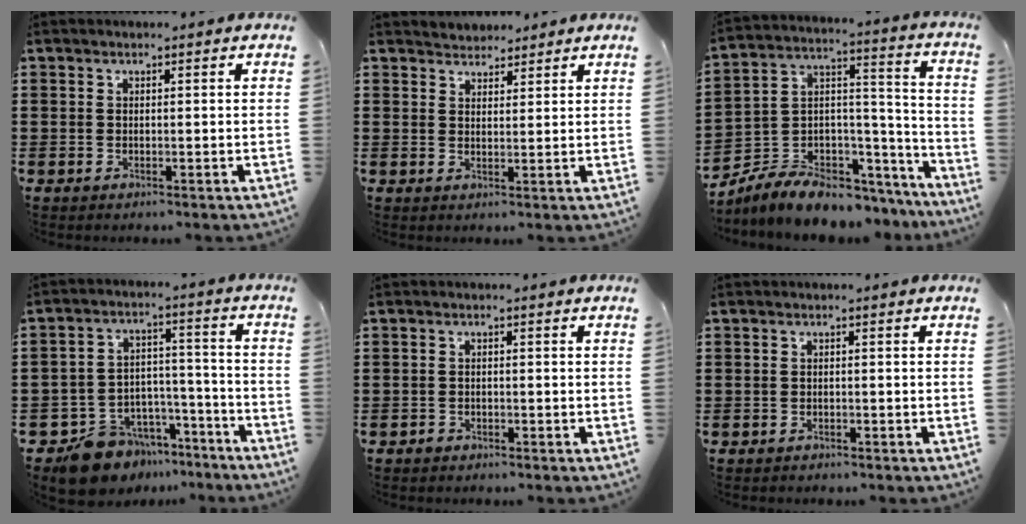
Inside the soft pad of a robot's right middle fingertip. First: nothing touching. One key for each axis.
{"total": 2.5, "fx": 2.3, "fy": 0.4, "fz": -0.7, "tx": 0.006, "ty": 0.001, "tz": 0.046}
{"total": 6.9, "fx": -6.2, "fy": 2.6, "fz": 1.9, "tx": -0.045, "ty": 0.003, "tz": -0.121}
{"total": 8.7, "fx": -8.0, "fy": 3.4, "fz": 0.4, "tx": -0.016, "ty": 0.029, "tz": -0.156}
{"total": 0.9, "fx": -0.7, "fy": 0.5, "fz": 0.2, "tx": -0.006, "ty": 0.000, "tz": -0.016}
{"total": 0.8, "fx": -0.7, "fy": 0.4, "fz": -0.1, "tx": 0.001, "ty": 0.003, "tz": -0.017}